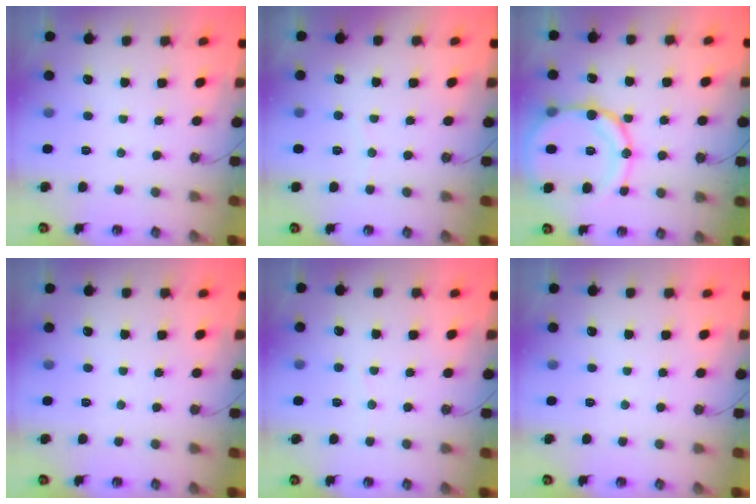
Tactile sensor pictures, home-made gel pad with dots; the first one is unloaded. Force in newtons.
{"total": 2.3, "press": 2.0, "slide": 1.0}
{"total": 18.3, "press": 18.0, "slide": 3.5}
{"total": 0.0}
{"total": 2.2, "press": 2.2, "slide": 0.2}
{"total": 0.0}